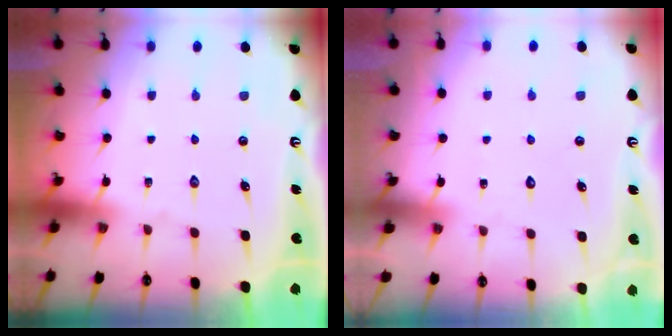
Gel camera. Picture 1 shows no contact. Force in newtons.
{"total": 2.8, "press": 2.8, "slide": 0.2}